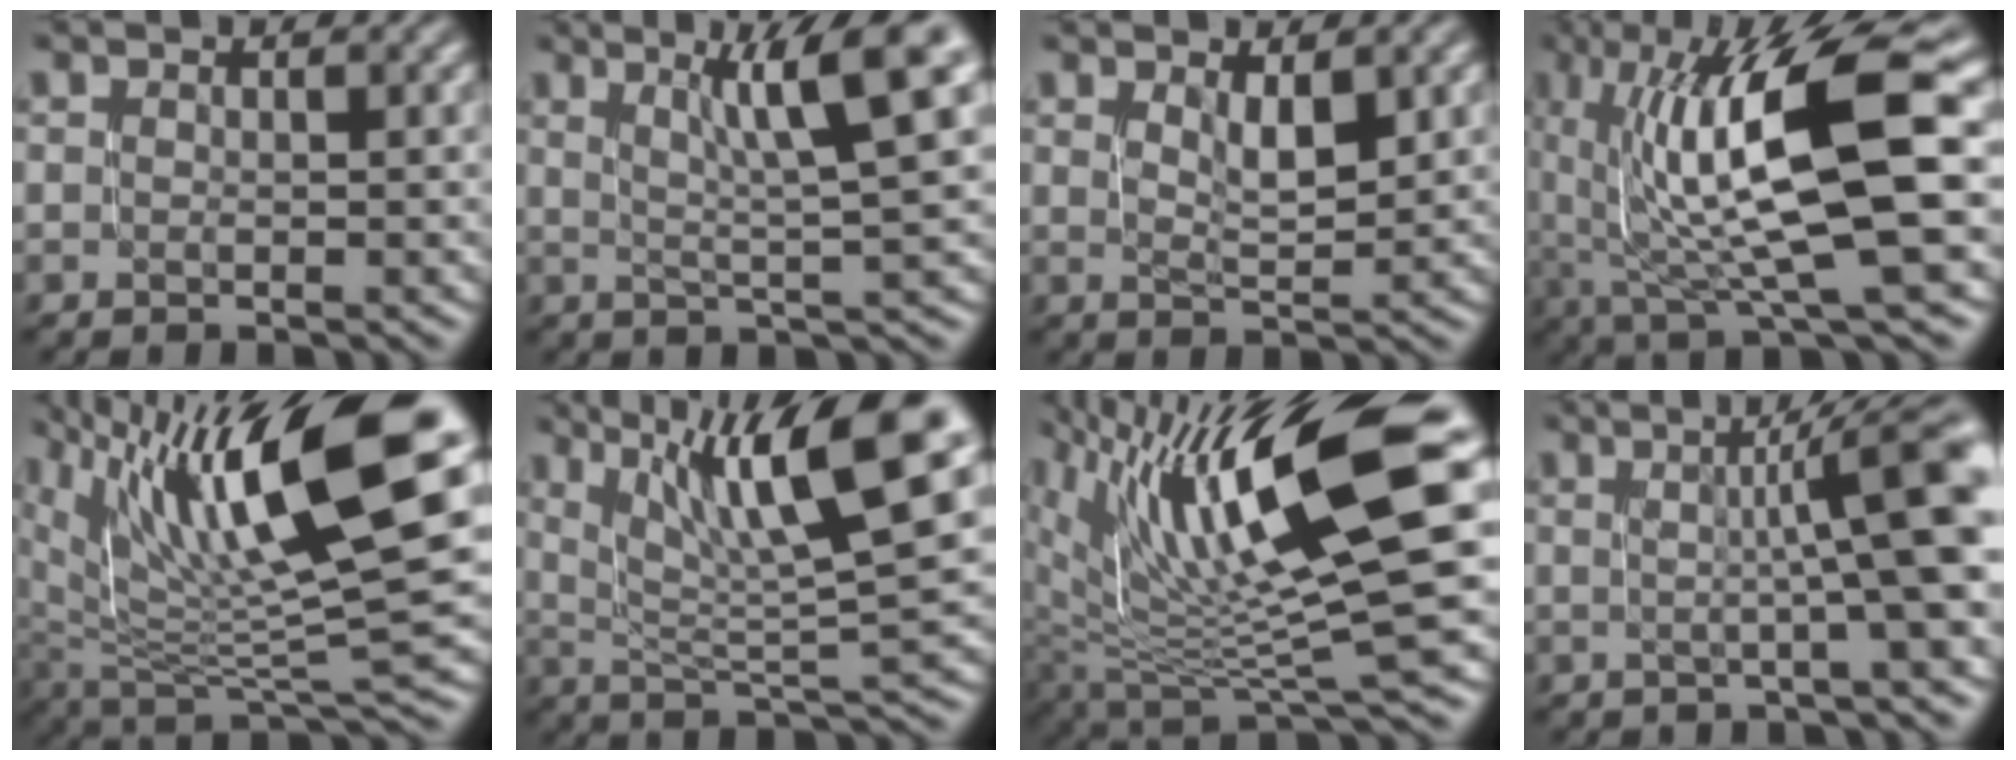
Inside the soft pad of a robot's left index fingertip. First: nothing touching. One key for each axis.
{"total": 8.5, "fx": 3.5, "fy": 1.2, "fz": 7.6, "tx": -0.094, "ty": 0.018, "tz": 0.058}
{"total": 2.6, "fx": 1.2, "fy": 0.8, "fz": 2.2, "tx": -0.038, "ty": -0.006, "tz": 0.024}
{"total": 11.9, "fx": 1.7, "fy": 3.0, "fz": 11.4, "tx": -0.190, "ty": 0.006, "tz": 0.033}
{"total": 15.3, "fx": 6.7, "fy": 4.3, "fz": 13.0, "tx": -0.227, "ty": 0.016, "tz": 0.125}
{"total": 11.4, "fx": 5.0, "fy": 2.3, "fz": 10.0, "tx": -0.150, "ty": 0.015, "tz": 0.088}
{"total": 13.6, "fx": 5.8, "fy": 3.5, "fz": 11.8, "tx": -0.212, "ty": 0.003, "tz": 0.118}
{"total": 7.9, "fx": 0.8, "fy": 1.1, "fz": 7.7, "tx": -0.094, "ty": 0.015, "tz": 0.009}